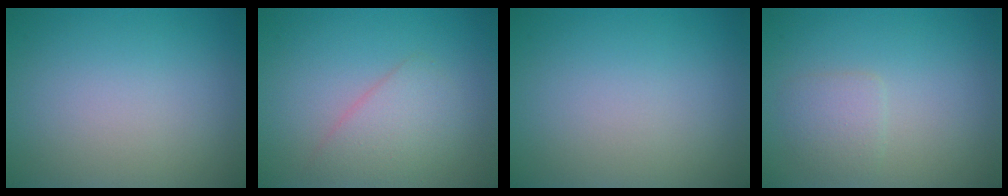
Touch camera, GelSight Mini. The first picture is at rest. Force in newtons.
{"total": 2.8, "press": 2.7, "slide": 0.2}
{"total": 0.0}
{"total": 1.8, "press": 1.8, "slide": 0.1}